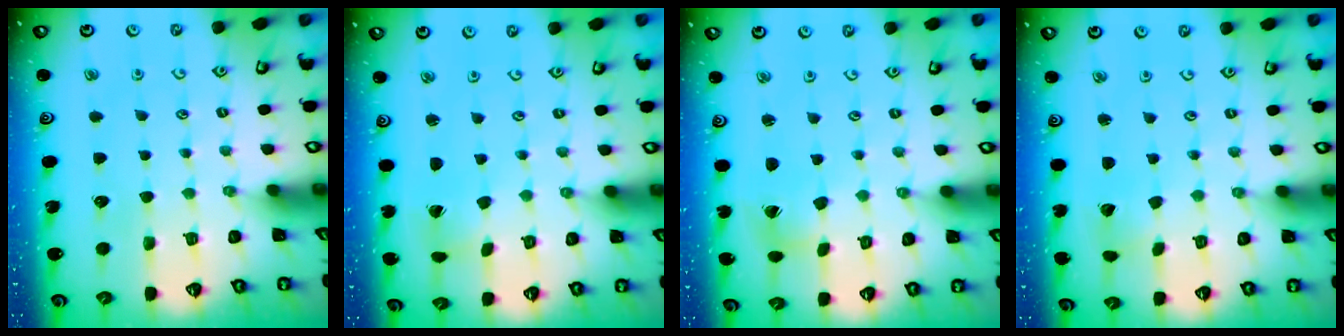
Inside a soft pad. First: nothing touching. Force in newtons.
{"total": 1.7, "press": 1.7, "slide": 0.1}
{"total": 2.5, "press": 2.5, "slide": 0.3}
{"total": 2.0, "press": 2.0, "slide": 0.2}